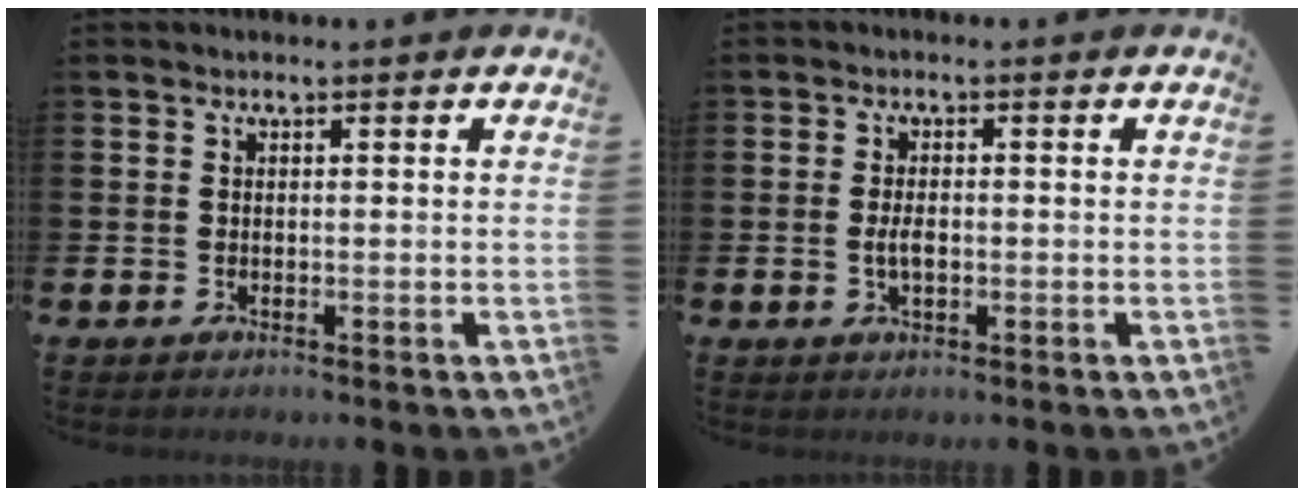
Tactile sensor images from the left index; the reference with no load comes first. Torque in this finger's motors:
{"motor_torque": [0.74, 0.27, 0.06, 0.12]}